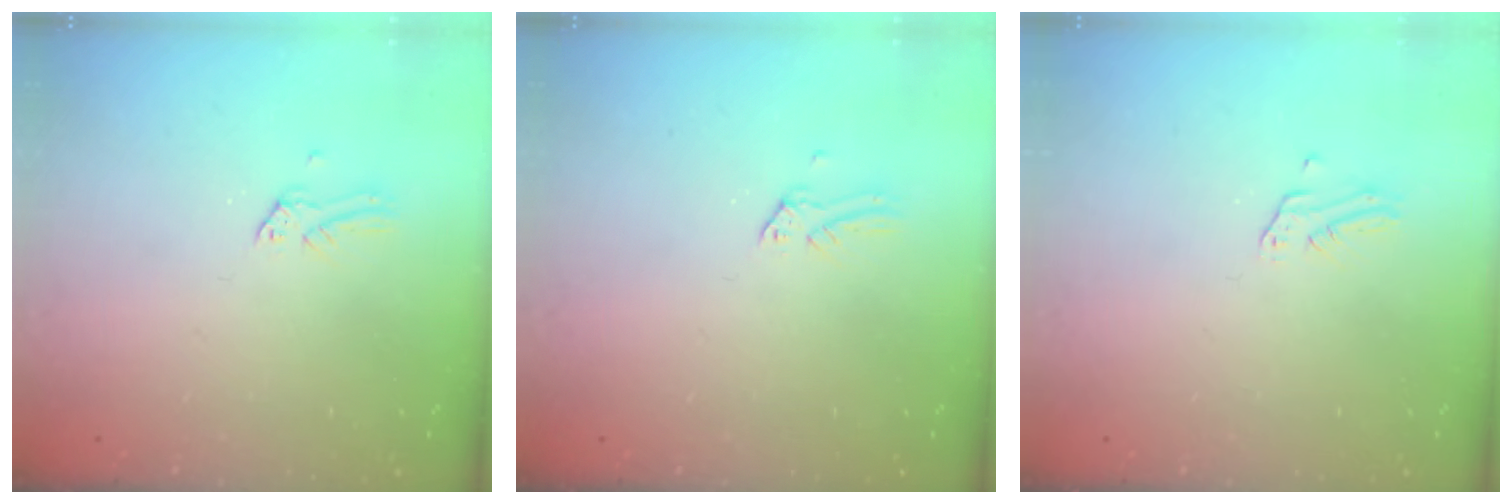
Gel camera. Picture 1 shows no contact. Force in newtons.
{"total": 0.0}
{"total": 1.3, "press": 1.3, "slide": 0.1}